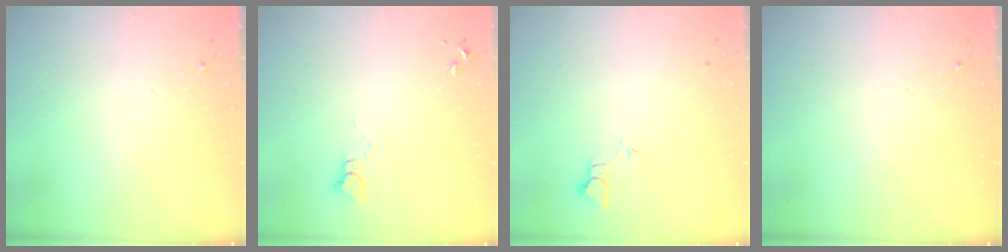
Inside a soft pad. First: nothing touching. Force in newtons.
{"total": 2.2, "press": 2.2, "slide": 0.2}
{"total": 2.3, "press": 2.3, "slide": 0.1}
{"total": 0.0}